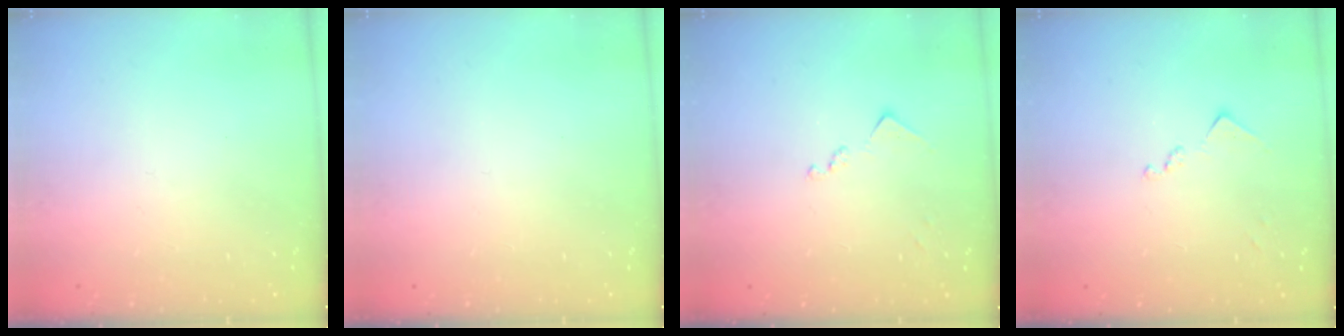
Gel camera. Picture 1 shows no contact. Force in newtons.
{"total": 0.0}
{"total": 7.8, "press": 7.7, "slide": 0.5}
{"total": 7.8, "press": 7.7, "slide": 0.5}